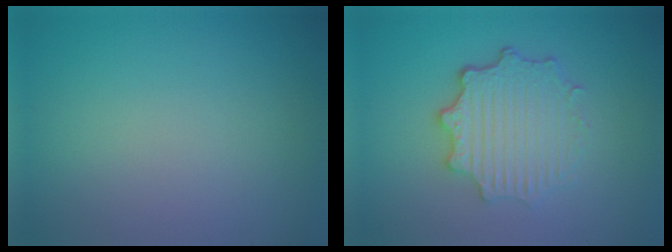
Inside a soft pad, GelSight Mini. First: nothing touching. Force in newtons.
{"total": 4.9, "press": 3.8, "slide": 3.0}